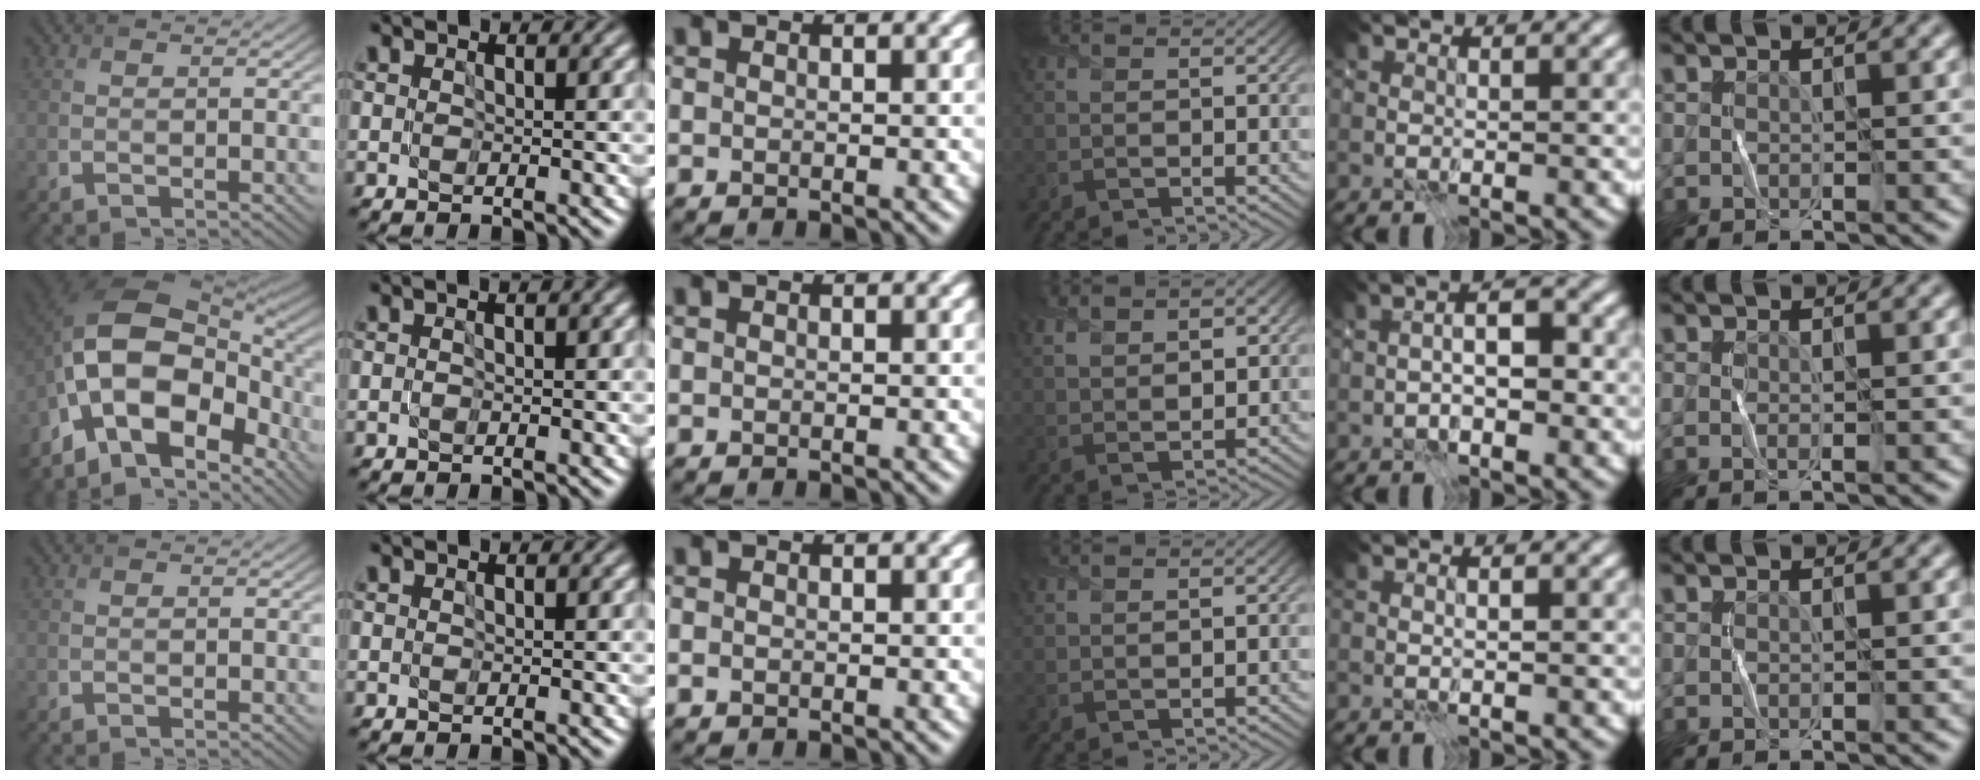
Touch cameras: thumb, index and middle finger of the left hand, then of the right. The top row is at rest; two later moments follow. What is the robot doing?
{"motion": "fold", "object": "shorts"}